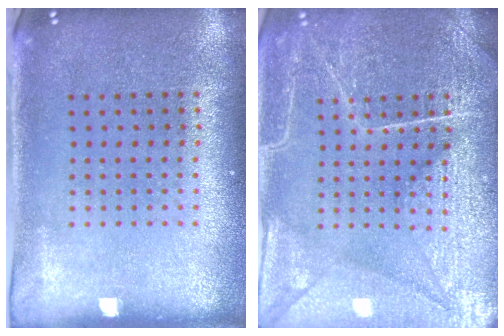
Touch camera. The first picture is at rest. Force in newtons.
{"total": 6.7, "press": 6.6, "slide": 0.8}